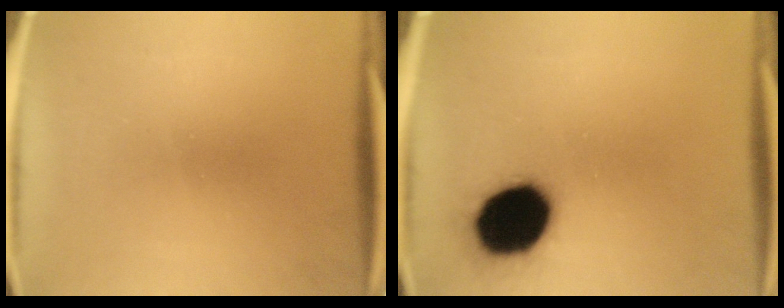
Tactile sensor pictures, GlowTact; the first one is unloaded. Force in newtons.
{"total": 19.1}